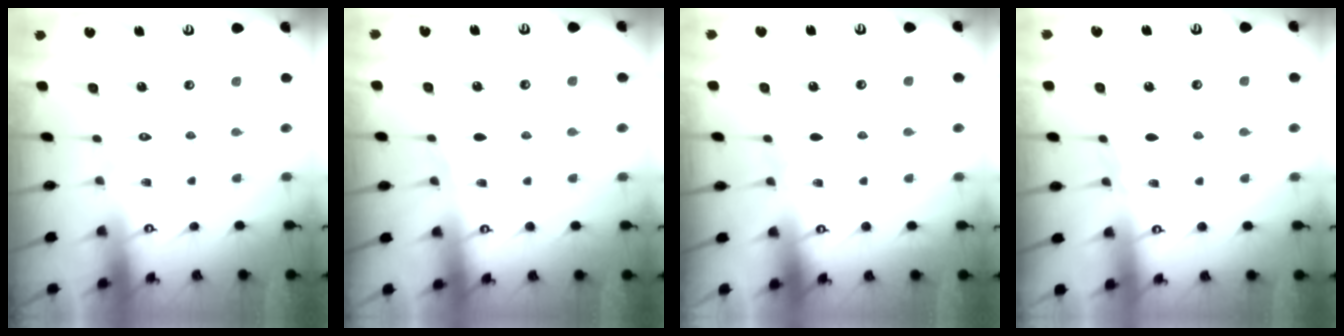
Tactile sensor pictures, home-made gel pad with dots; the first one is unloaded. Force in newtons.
{"total": 2.1, "press": 1.9, "slide": 0.9}
{"total": 2.3, "press": 2.3, "slide": 0.4}
{"total": 3.0, "press": 2.9, "slide": 0.5}